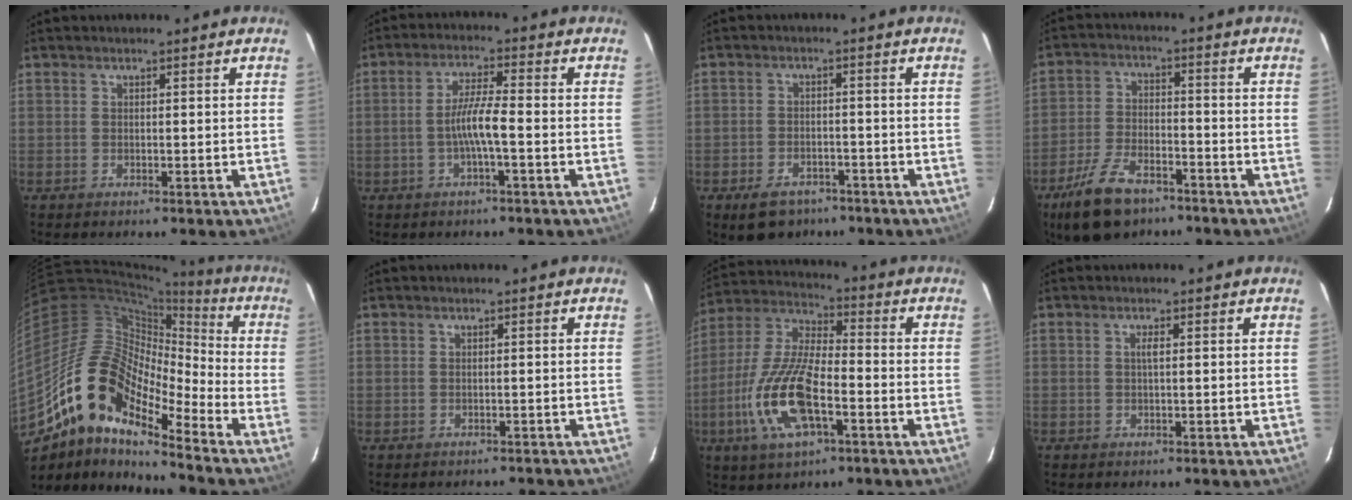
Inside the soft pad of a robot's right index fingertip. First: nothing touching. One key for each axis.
{"total": 5.4, "fx": -1.7, "fy": 0.0, "fz": 5.2, "tx": -0.103, "ty": 0.004, "tz": -0.031}
{"total": 7.3, "fx": -5.0, "fy": 4.5, "fz": 2.9, "tx": -0.070, "ty": 0.005, "tz": -0.067}
{"total": 12.0, "fx": -8.2, "fy": 5.6, "fz": 6.7, "tx": -0.157, "ty": -0.008, "tz": -0.147}
{"total": 17.1, "fx": -11.9, "fy": 6.0, "fz": 10.7, "tx": -0.172, "ty": -0.003, "tz": -0.240}
{"total": 2.2, "fx": -1.9, "fy": 1.1, "fz": 0.3, "tx": 0.002, "ty": 0.007, "tz": -0.018}
{"total": 16.5, "fx": -5.9, "fy": 6.1, "fz": 14.1, "tx": -0.306, "ty": -0.010, "tz": -0.114}
{"total": 1.0, "fx": 0.2, "fy": 0.0, "fz": 1.0, "tx": -0.019, "ty": 0.002, "tz": 0.002}